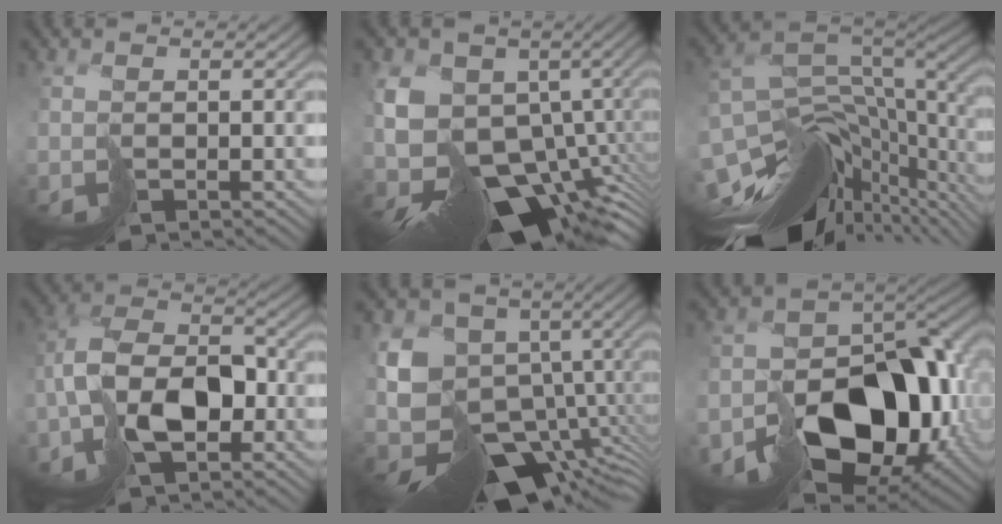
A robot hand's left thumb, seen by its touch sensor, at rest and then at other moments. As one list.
[{"total": 15.4, "force": [-3.8, 10.2, 10.9], "torque": [-0.212, -0.021, -0.041]}, {"total": 14.2, "force": [-7.0, 6.6, 10.4], "torque": [-0.213, -0.011, -0.106]}, {"total": 9.8, "force": [-3.2, 5.8, 7.1], "torque": [-0.131, 0.015, -0.073]}, {"total": 15.1, "force": [-4.9, 10.1, 10.2], "torque": [-0.218, -0.020, -0.063]}, {"total": 17.0, "force": [-7.0, 11.5, 10.3], "torque": [-0.146, -0.037, -0.097]}]